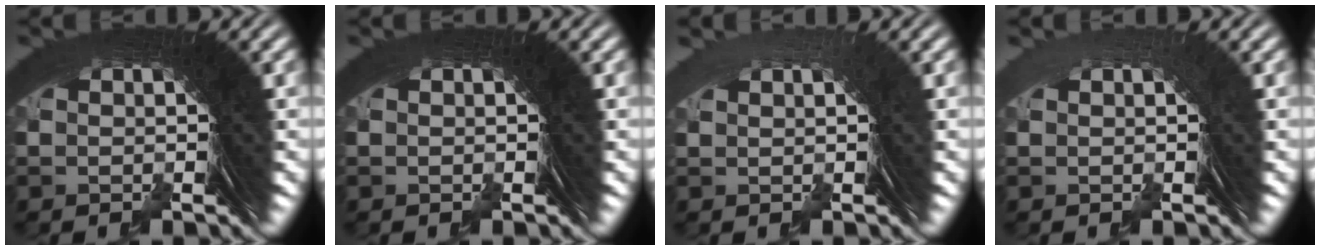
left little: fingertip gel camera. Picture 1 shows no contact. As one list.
[{"total": 0.0}, {"total": 1.4, "force": [0.0, -1.0, -1.0], "torque": [0.029, 0.009, 0.002]}, {"total": 1.7, "force": [-0.7, -1.0, -1.2], "torque": [0.026, 0.006, -0.008]}]